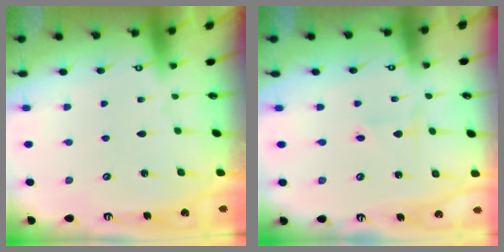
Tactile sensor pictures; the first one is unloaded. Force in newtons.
{"total": 2.0, "press": 1.7, "slide": 1.0}